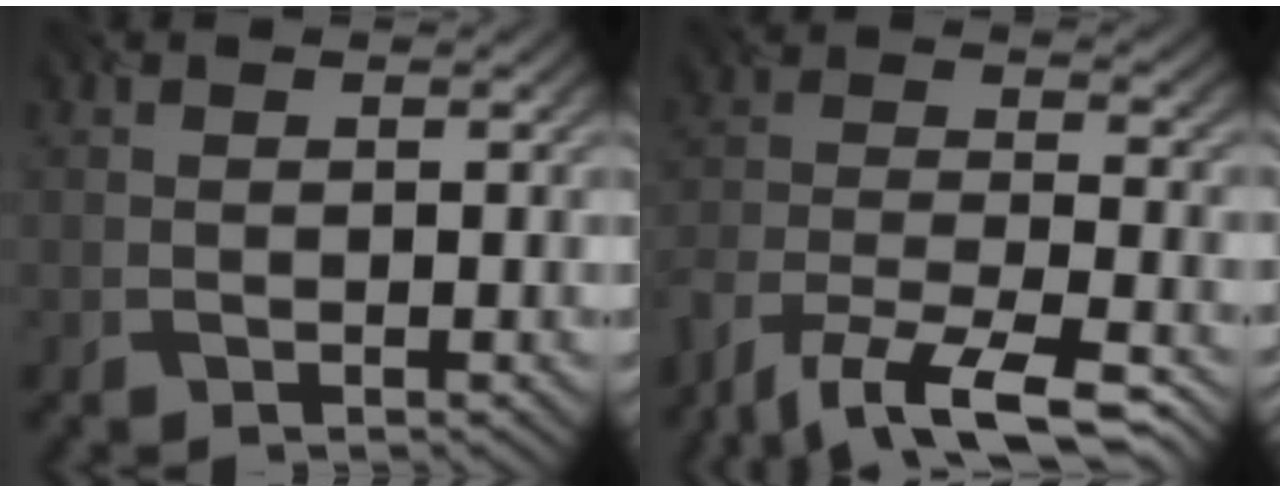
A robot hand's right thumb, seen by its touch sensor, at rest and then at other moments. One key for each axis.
{"total": 13.5, "fx": -10.7, "fy": 4.3, "fz": 7.0, "tx": -0.147, "ty": -0.019, "tz": -0.177}